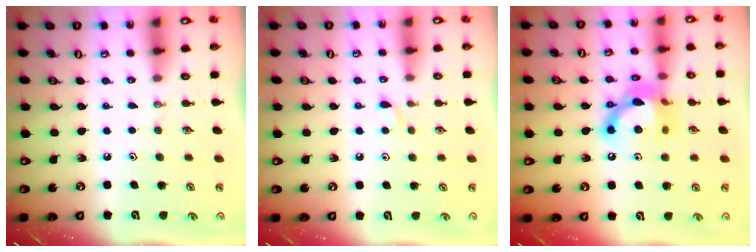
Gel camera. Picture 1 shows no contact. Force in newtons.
{"total": 3.7, "press": 3.7, "slide": 0.5}
{"total": 13.7, "press": 13.7, "slide": 0.9}